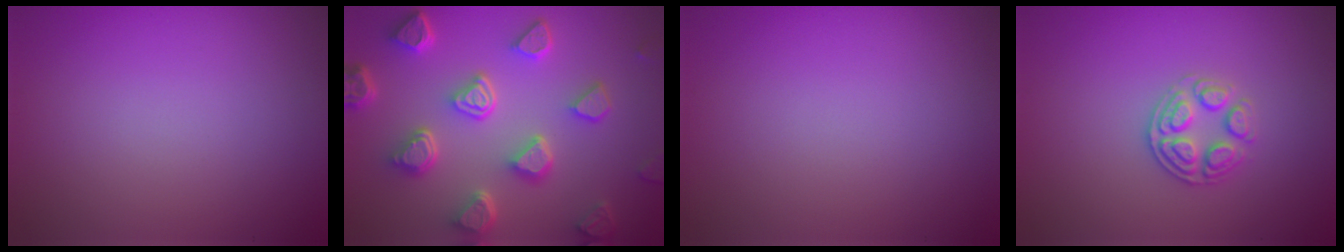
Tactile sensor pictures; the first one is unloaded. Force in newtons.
{"total": 6.6, "press": 5.3, "slide": 4.0}
{"total": 0.0}
{"total": 2.6, "press": 2.5, "slide": 0.9}